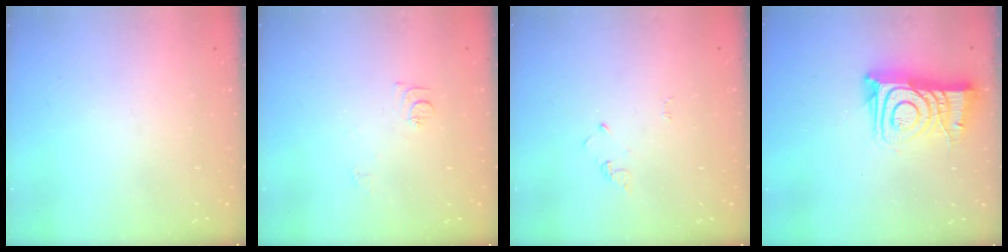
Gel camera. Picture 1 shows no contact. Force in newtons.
{"total": 6.7, "press": 6.7, "slide": 0.8}
{"total": 2.9, "press": 2.9, "slide": 0.3}
{"total": 14.8, "press": 14.7, "slide": 1.6}